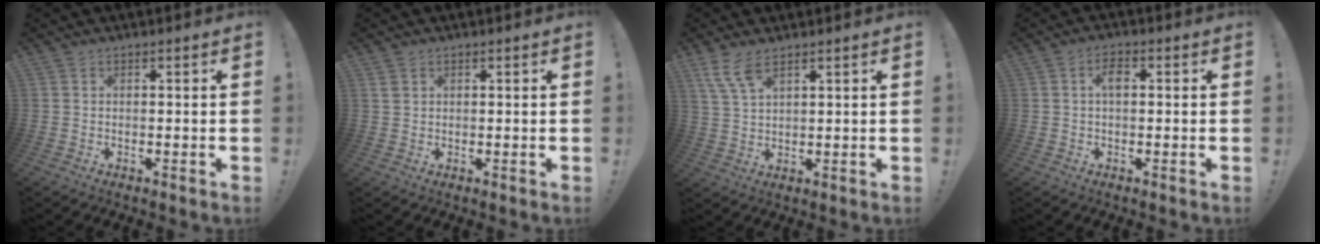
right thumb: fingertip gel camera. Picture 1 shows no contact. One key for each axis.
{"total": 1.7, "fx": 0.9, "fy": 1.1, "fz": 0.8, "tx": -0.009, "ty": -0.001, "tz": 0.016}
{"total": 6.8, "fx": 4.7, "fy": 2.2, "fz": 4.5, "tx": -0.087, "ty": -0.016, "tz": 0.088}
{"total": 3.5, "fx": 0.6, "fy": 1.9, "fz": 2.9, "tx": -0.044, "ty": 0.006, "tz": 0.003}